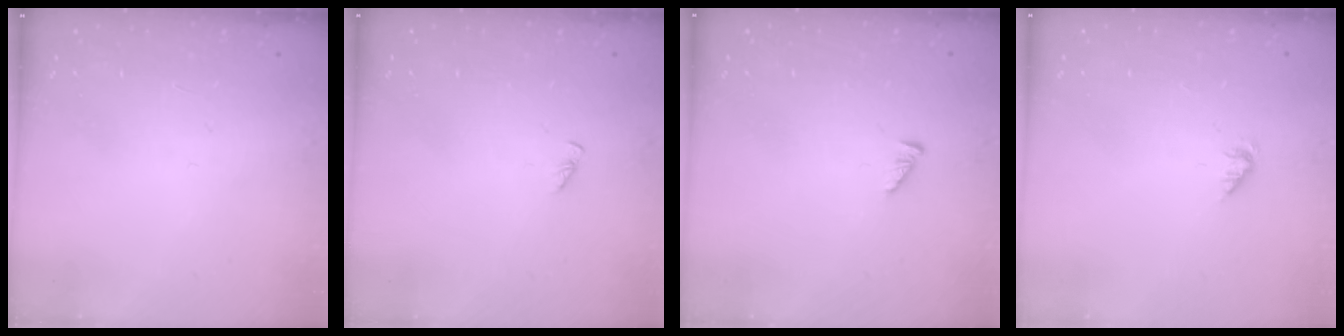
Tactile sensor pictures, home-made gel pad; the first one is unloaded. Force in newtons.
{"total": 0.8, "press": 0.8, "slide": 0.1}
{"total": 2.1, "press": 2.1, "slide": 0.3}
{"total": 1.1, "press": 1.0, "slide": 0.2}